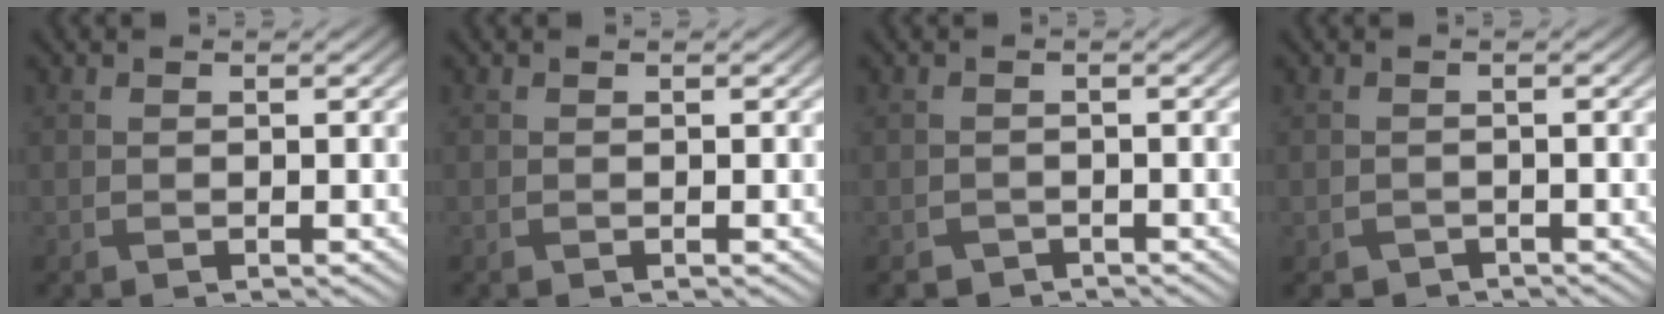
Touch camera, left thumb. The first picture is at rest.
{"total": 0.0}
{"total": 1.9, "force": [-1.6, 1.0, 0.2], "torque": [-0.002, -0.005, -0.033]}
{"total": 1.5, "force": [-1.2, 0.9, 0.1], "torque": [0.000, -0.003, -0.024]}